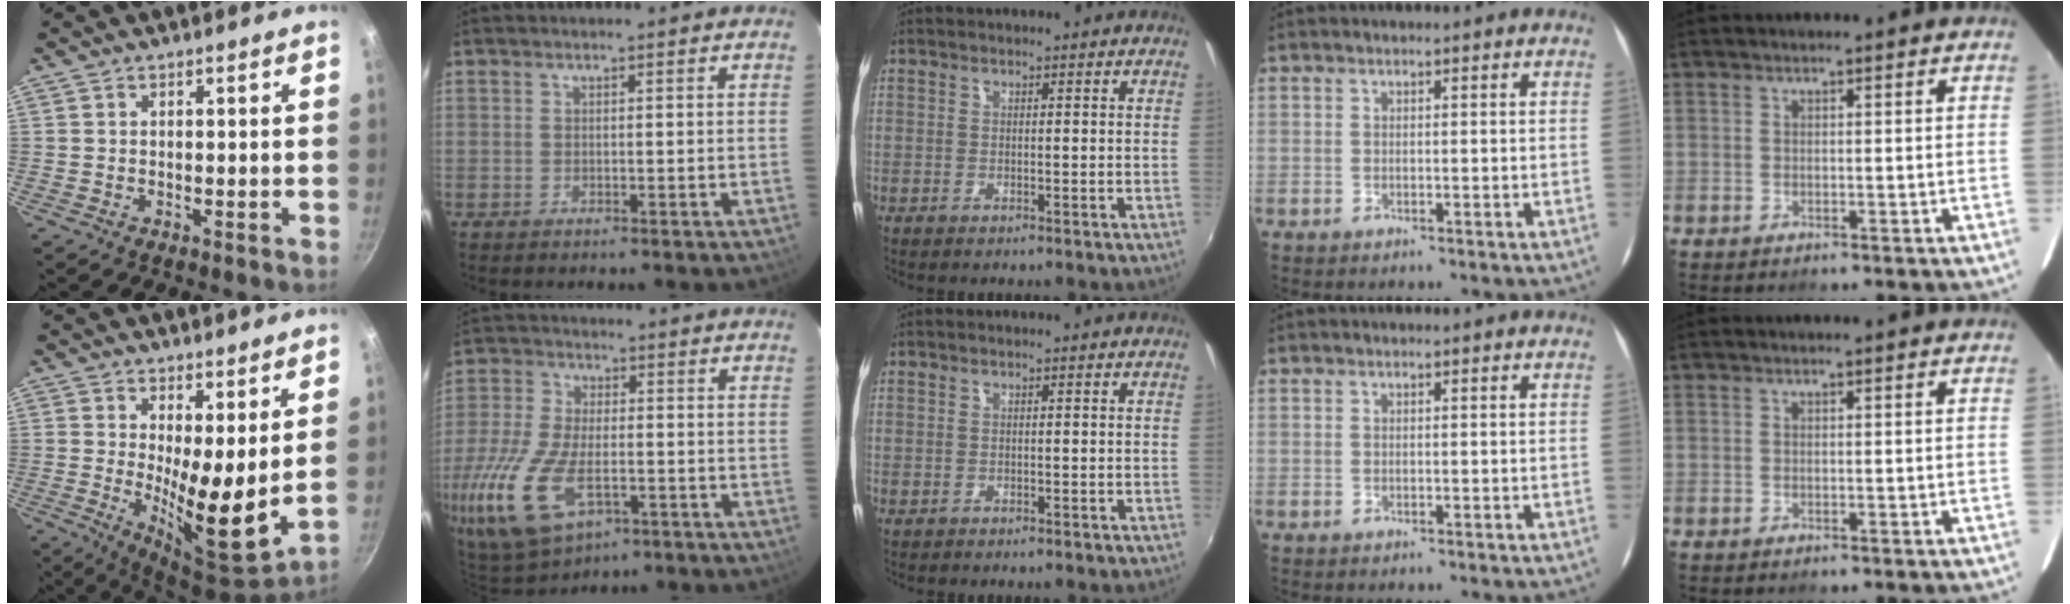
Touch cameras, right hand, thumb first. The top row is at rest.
{"thumb": {"total": 12.0, "force": [2.9, 3.4, 11.1], "torque": [-0.171, -0.053, 0.045]}, "index": {"total": 19.3, "force": [-7.7, 9.9, 14.7], "torque": [-0.346, -0.037, -0.136]}}